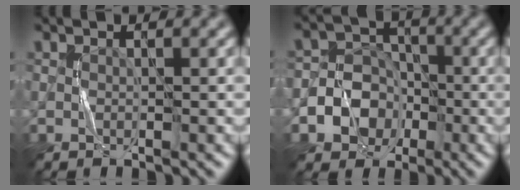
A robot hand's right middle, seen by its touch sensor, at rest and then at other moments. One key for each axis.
{"total": 5.7, "fx": -2.0, "fy": 5.0, "fz": 2.0, "tx": -0.017, "ty": 0.004, "tz": -0.063}